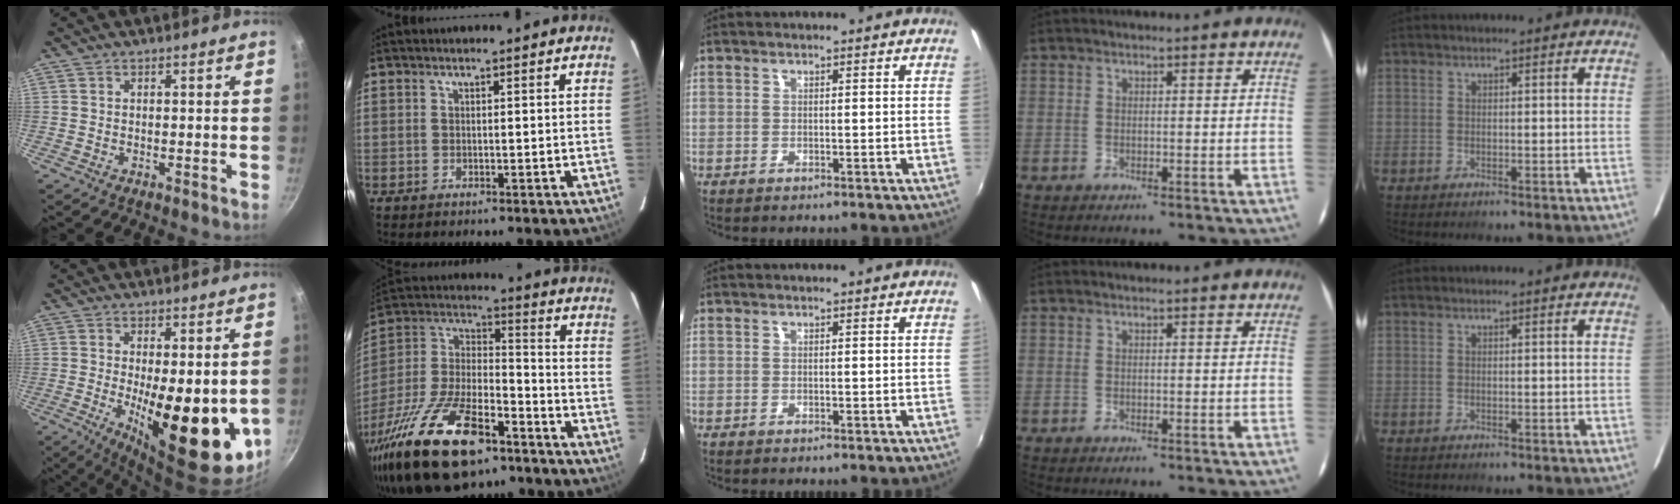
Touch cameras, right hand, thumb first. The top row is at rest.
{"thumb": {"total": 17.4, "force": [-1.9, 6.5, 16.0], "torque": [-0.208, -0.022, -0.015]}, "index": {"total": 28.4, "force": [-17.6, 11.9, 18.8], "torque": [-0.384, -0.023, -0.295]}}